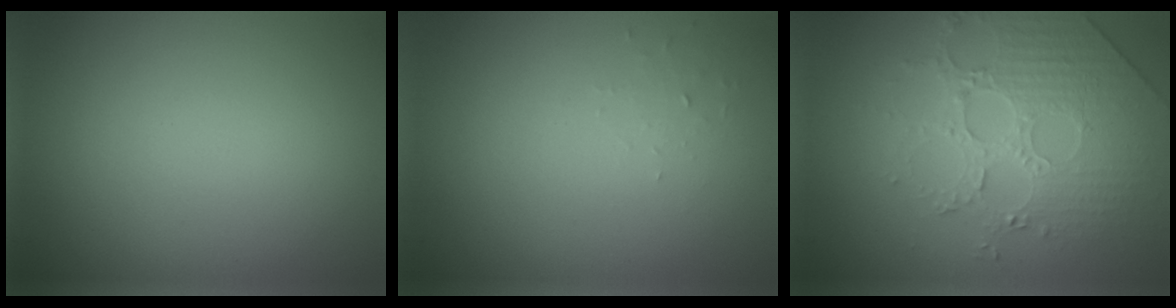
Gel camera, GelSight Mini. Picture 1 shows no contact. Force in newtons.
{"total": 0.6, "press": 0.3, "slide": 0.6}
{"total": 4.5, "press": 4.1, "slide": 2.0}